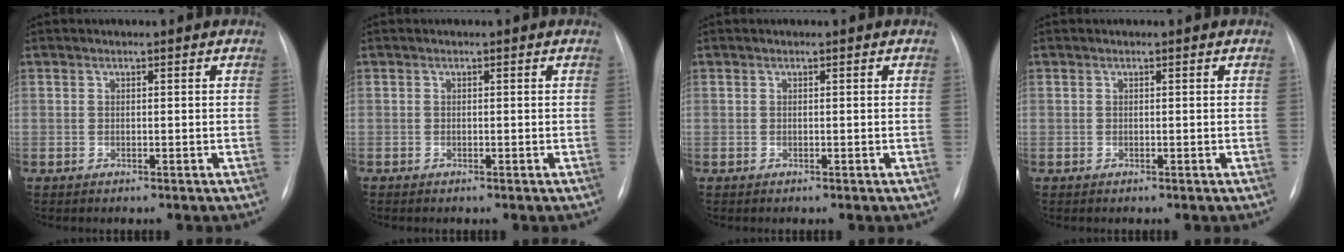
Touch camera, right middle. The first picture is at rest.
{"total": 0.0}
{"total": 0.0}
{"total": 0.0}